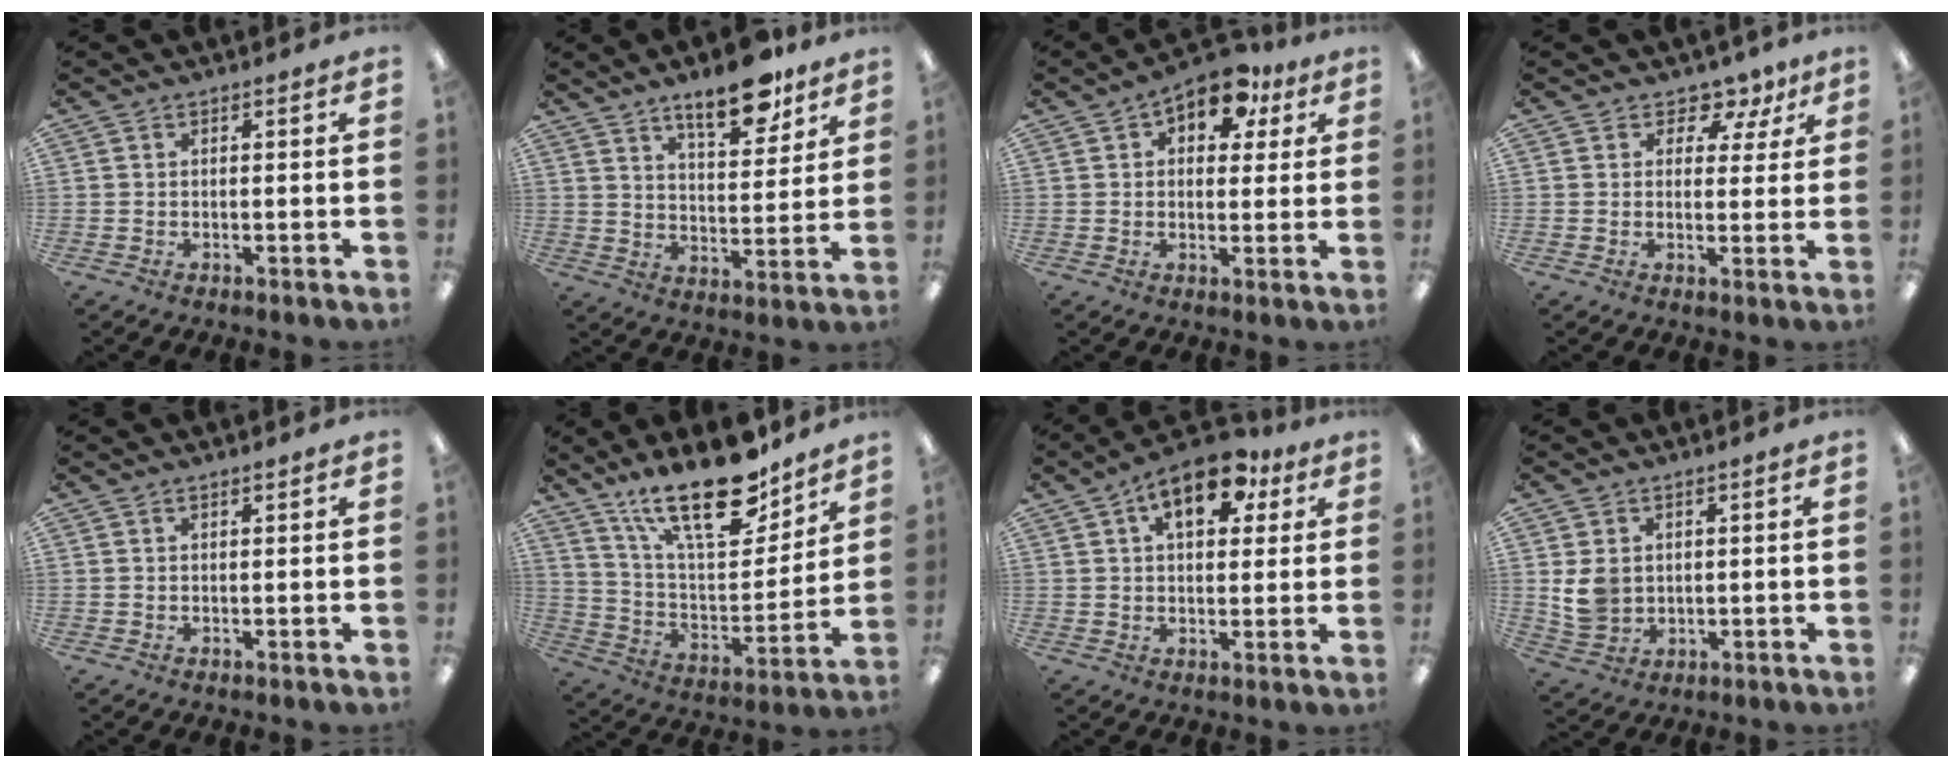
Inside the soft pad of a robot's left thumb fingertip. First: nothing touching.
{"total": 12.8, "force": [9.6, 4.5, 7.3], "torque": [-0.092, -0.055, 0.161]}
{"total": 10.2, "force": [5.9, 5.6, 6.2], "torque": [-0.078, -0.023, 0.099]}
{"total": 5.6, "force": [3.7, 3.6, 2.1], "torque": [-0.018, -0.023, 0.062]}
{"total": 0.6, "force": [0.6, 0.0, 0.3], "torque": [-0.007, 0.000, 0.010]}
{"total": 22.8, "force": [16.2, 8.4, 13.6], "torque": [-0.222, -0.100, 0.280]}
{"total": 12.0, "force": [6.3, 6.2, 8.2], "torque": [-0.114, -0.016, 0.106]}
{"total": 5.6, "force": [1.3, 4.7, 2.8], "torque": [-0.056, 0.004, 0.029]}